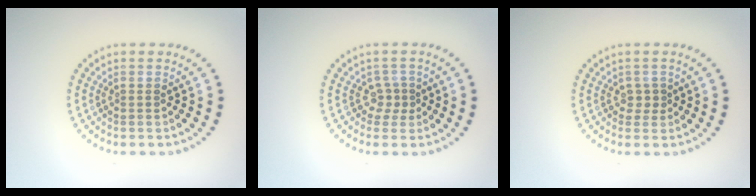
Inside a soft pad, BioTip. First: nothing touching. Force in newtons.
{"total": 1.6, "press": 1.1, "slide": 1.2}
{"total": 1.0, "press": 0.9, "slide": 0.6}